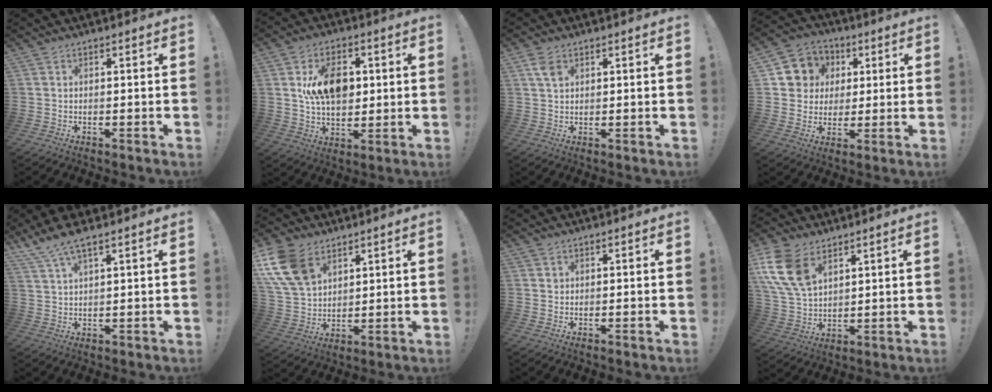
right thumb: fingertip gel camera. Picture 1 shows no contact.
{"total": 13.9, "force": [2.6, 9.7, 9.6], "torque": [-0.143, 0.007, 0.052]}
{"total": 4.1, "force": [2.1, 2.4, 2.6], "torque": [-0.044, -0.004, 0.039]}
{"total": 9.4, "force": [1.9, 8.9, 2.0], "torque": [-0.022, -0.007, 0.044]}
{"total": 6.3, "force": [4.9, 0.7, 3.9], "torque": [-0.090, -0.019, 0.092]}
{"total": 15.3, "force": [8.1, 10.1, 8.1], "torque": [-0.166, -0.031, 0.163]}
{"total": 0.9, "force": [0.4, 0.7, 0.1], "torque": [0.005, -0.001, 0.007]}
{"total": 15.2, "force": [7.5, 9.8, 8.8], "torque": [-0.192, -0.026, 0.149]}